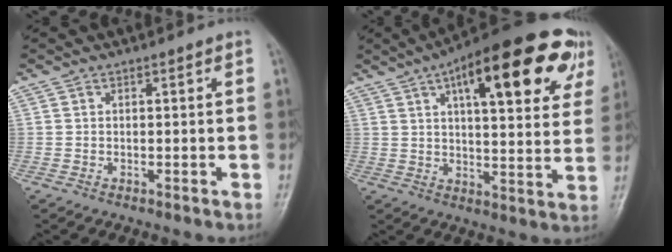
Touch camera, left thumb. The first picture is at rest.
{"total": 24.1, "force": [11.0, 8.6, 19.7], "torque": [-0.248, -0.001, 0.149]}